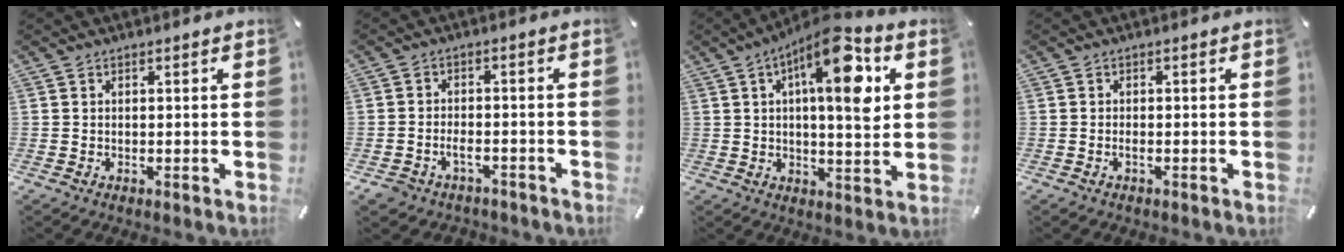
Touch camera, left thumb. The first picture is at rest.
{"total": 4.2, "force": [-2.5, 3.0, 1.7], "torque": [-0.040, 0.009, -0.048]}
{"total": 16.0, "force": [6.4, 5.5, 13.6], "torque": [-0.203, -0.027, 0.097]}
{"total": 1.1, "force": [-0.6, 0.5, 0.7], "torque": [-0.016, 0.000, -0.012]}